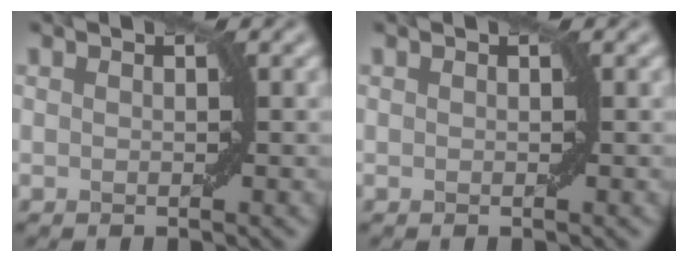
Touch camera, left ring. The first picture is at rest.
{"total": 0.0}